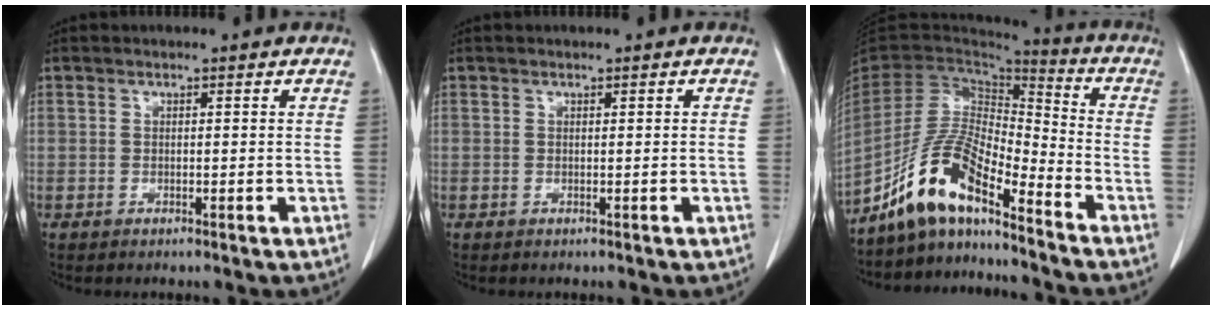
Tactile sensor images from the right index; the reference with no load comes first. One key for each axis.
{"total": 0.0}
{"total": 12.0, "fx": -9.4, "fy": 2.6, "fz": 7.1, "tx": -0.146, "ty": 0.019, "tz": -0.176}